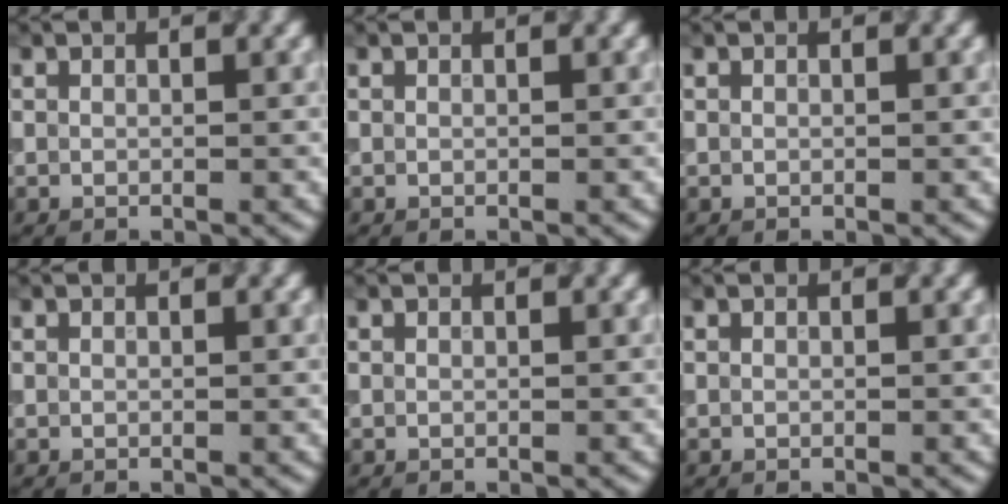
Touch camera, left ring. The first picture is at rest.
{"total": 0.0}
{"total": 0.0}
{"total": 0.0}
{"total": 0.0}
{"total": 0.0}